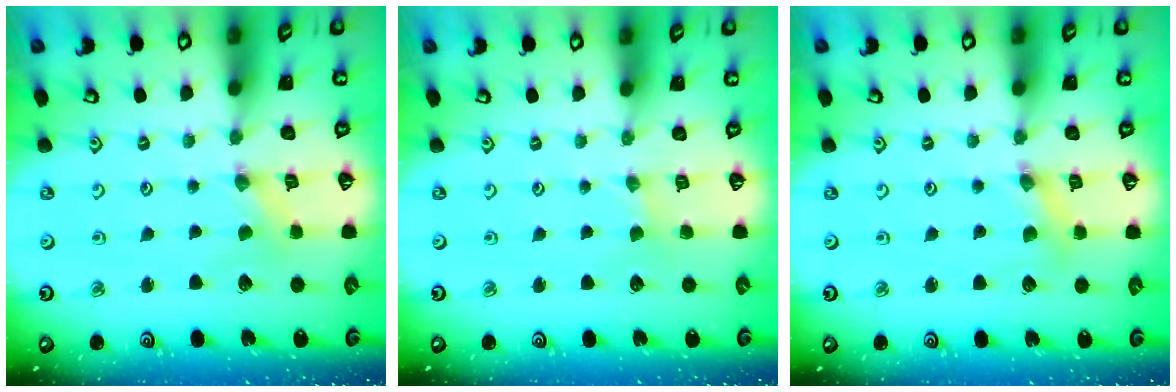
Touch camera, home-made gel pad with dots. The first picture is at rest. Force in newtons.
{"total": 0.0}
{"total": 2.5, "press": 2.5, "slide": 0.3}